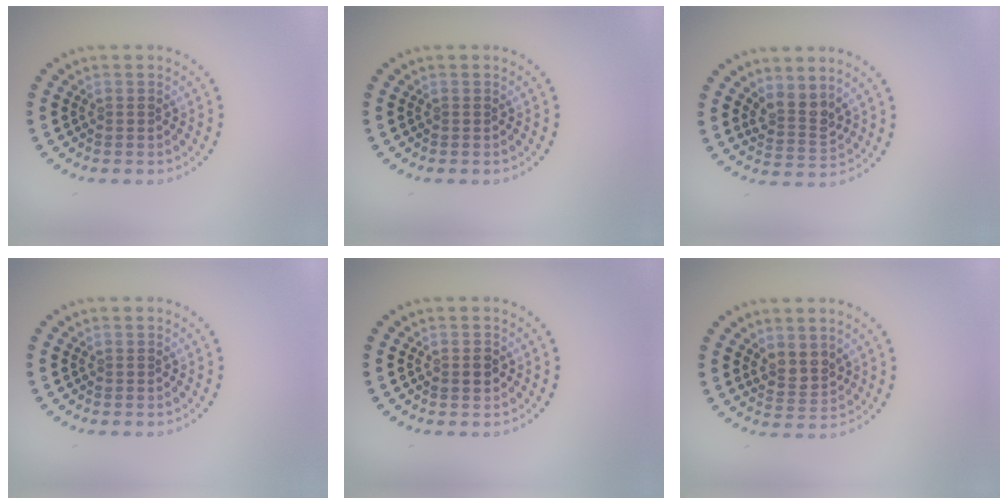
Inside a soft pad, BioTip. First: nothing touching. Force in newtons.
{"total": 0.0}
{"total": 2.6, "press": 2.0, "slide": 1.6}
{"total": 0.0}
{"total": 1.5, "press": 1.5, "slide": 0.1}
{"total": 2.2, "press": 1.9, "slide": 1.2}